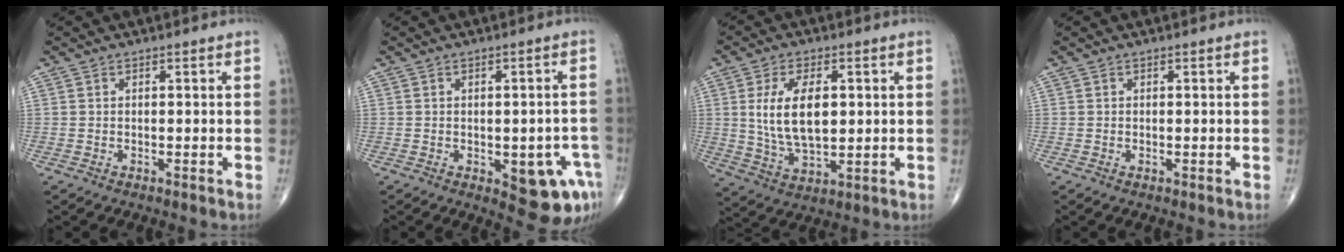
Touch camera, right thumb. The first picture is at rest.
{"total": 9.5, "force": [-3.3, 4.0, 7.9], "torque": [-0.066, 0.008, -0.031]}
{"total": 11.9, "force": [1.8, 6.2, 10.0], "torque": [-0.182, -0.011, 0.041]}
{"total": 0.0}